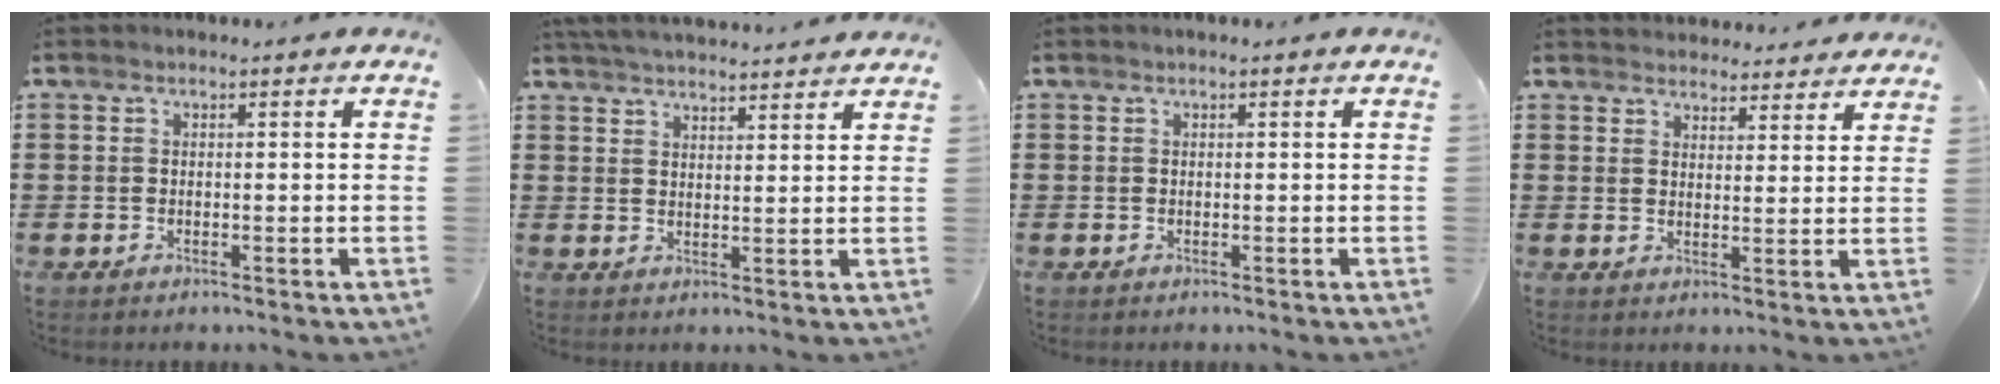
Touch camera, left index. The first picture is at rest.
{"total": 4.0, "force": [3.9, -0.2, 0.7], "torque": [-0.026, -0.013, 0.072]}
{"total": 0.0}
{"total": 3.5, "force": [3.5, 0.5, -0.1], "torque": [-0.009, -0.013, 0.066]}